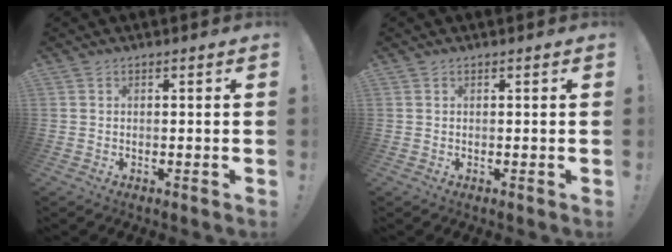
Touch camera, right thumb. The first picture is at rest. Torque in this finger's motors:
{"motor_torque": [-0.01, 0.04, -0.10, 0.06, 0.03]}